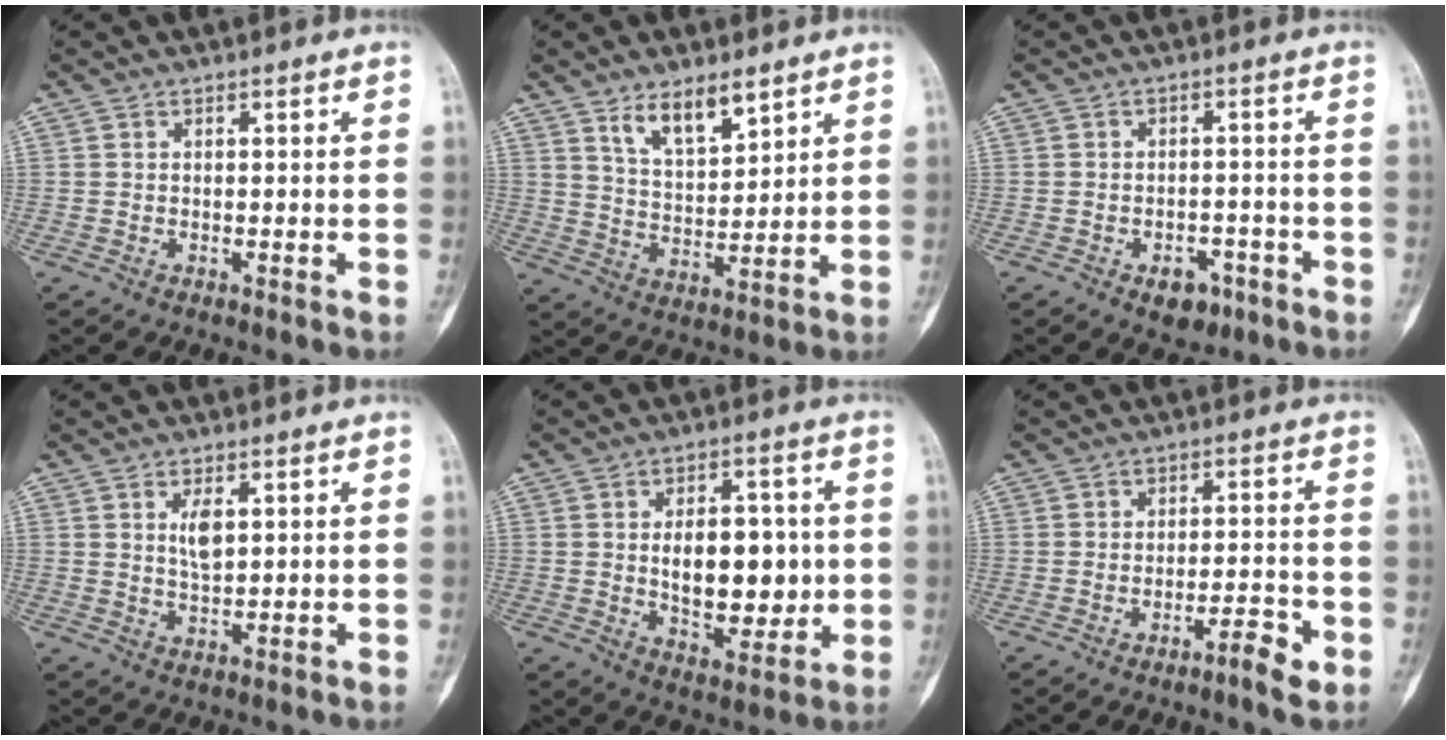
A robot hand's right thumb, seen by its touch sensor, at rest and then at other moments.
{"total": 8.7, "force": [5.7, 3.5, 5.6], "torque": [-0.081, -0.039, 0.108]}
{"total": 5.1, "force": [-2.9, 3.2, 2.7], "torque": [-0.017, 0.022, -0.036]}
{"total": 4.1, "force": [1.3, 1.9, 3.4], "torque": [-0.057, -0.011, 0.026]}
{"total": 13.4, "force": [0.1, 7.7, 11.0], "torque": [-0.124, -0.003, 0.013]}
{"total": 4.7, "force": [-2.8, 0.8, 3.6], "torque": [-0.059, 0.020, -0.046]}